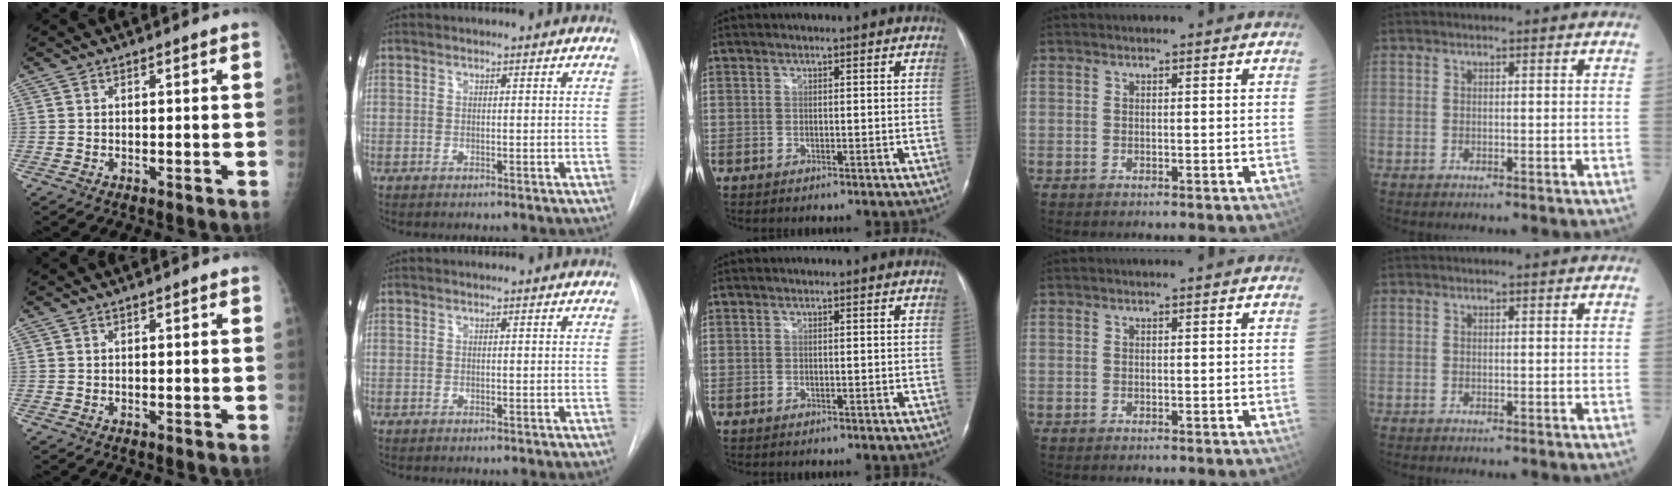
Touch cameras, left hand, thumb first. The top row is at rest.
{}